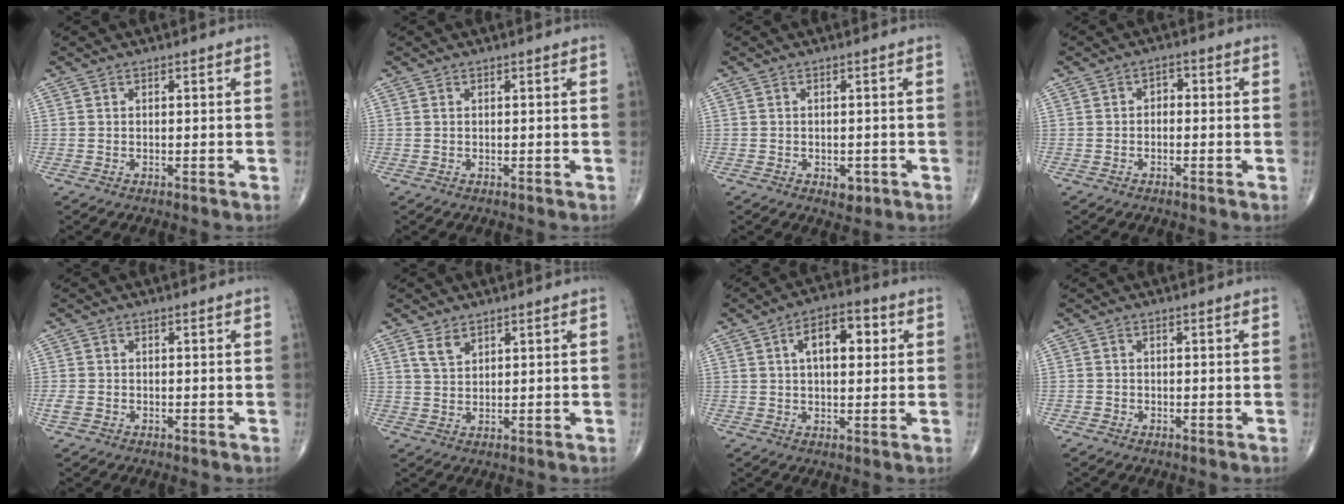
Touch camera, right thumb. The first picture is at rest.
{"total": 0.0}
{"total": 2.3, "force": [-0.9, 1.6, 1.5], "torque": [-0.010, 0.000, -0.007]}
{"total": 2.0, "force": [-0.3, 1.4, 1.3], "torque": [-0.007, 0.012, -0.014]}
{"total": 2.0, "force": [-0.8, 1.5, 1.1], "torque": [-0.029, 0.002, -0.014]}
{"total": 3.0, "force": [2.0, 1.6, 1.6], "torque": [-0.025, -0.011, 0.045]}
{"total": 9.2, "force": [2.4, 4.7, 7.6], "torque": [-0.098, 0.014, 0.032]}
{"total": 0.9, "force": [-0.5, 0.7, 0.1], "torque": [0.002, 0.004, -0.012]}